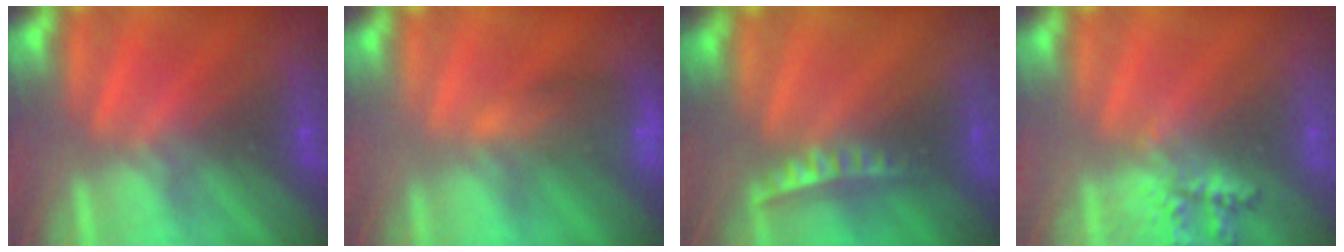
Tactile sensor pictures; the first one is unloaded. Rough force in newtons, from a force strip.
{"total": 8.1}
{"total": 6.4}
{"total": 2.3}